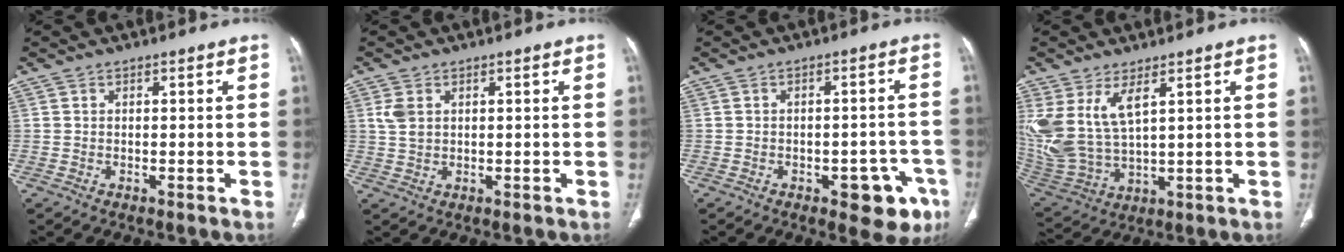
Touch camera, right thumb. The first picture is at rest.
{"total": 3.2, "force": [1.1, 2.0, 2.1], "torque": [-0.049, 0.002, 0.030]}
{"total": 9.0, "force": [-4.3, 4.5, 6.5], "torque": [-0.045, 0.024, -0.047]}
{"total": 13.7, "force": [5.4, 6.4, 10.9], "torque": [-0.244, -0.027, 0.129]}